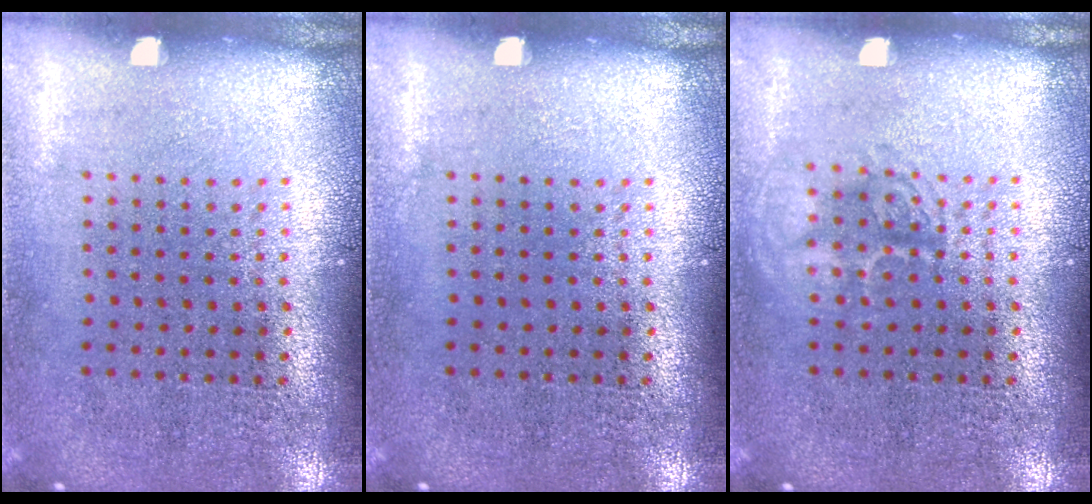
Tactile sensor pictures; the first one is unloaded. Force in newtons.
{"total": 0.0}
{"total": 1.8, "press": 1.7, "slide": 0.2}